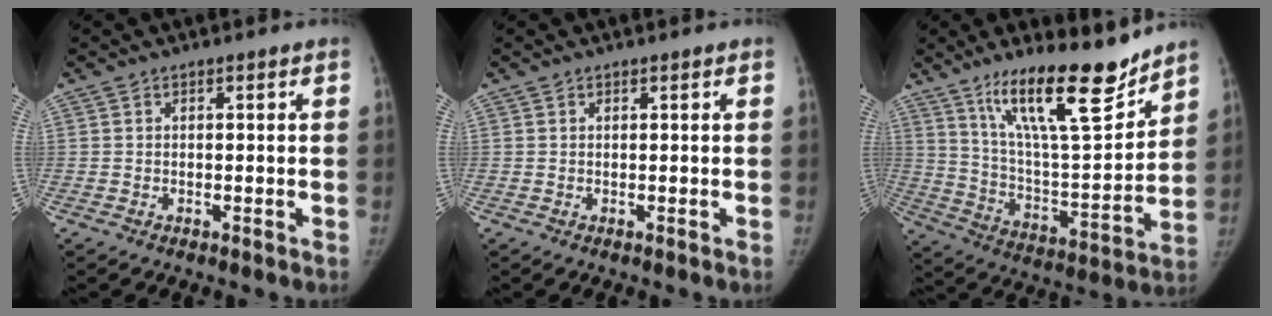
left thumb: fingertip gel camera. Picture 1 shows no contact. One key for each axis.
{"total": 0.0}
{"total": 20.5, "fx": 14.8, "fy": 4.8, "fz": 13.4, "tx": -0.190, "ty": -0.087, "tz": 0.258}